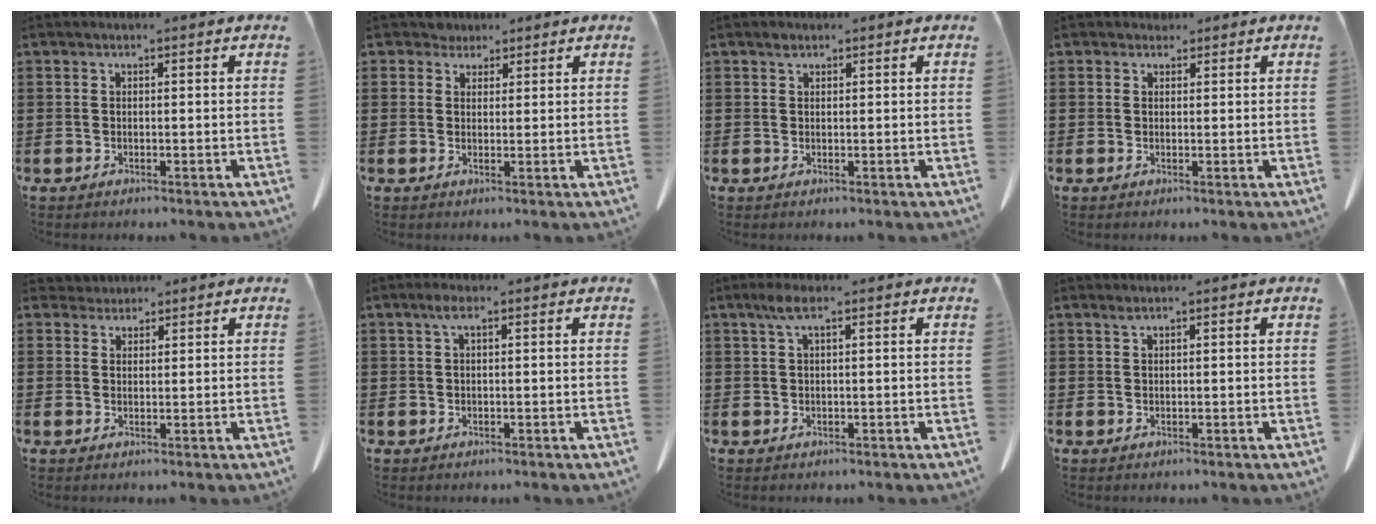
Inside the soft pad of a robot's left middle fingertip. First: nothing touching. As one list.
[{"total": 2.4, "force": [1.9, 1.4, 0.2], "torque": [-0.014, 0.007, 0.038]}, {"total": 0.8, "force": [0.5, 0.4, 0.5], "torque": [-0.011, 0.001, 0.009]}, {"total": 1.3, "force": [1.0, 0.8, 0.2], "torque": [0.000, -0.001, 0.018]}, {"total": 2.4, "force": [2.3, 0.7, 0.0], "torque": [-0.008, 0.000, 0.044]}, {"total": 1.9, "force": [0.4, 0.5, 1.8], "torque": [-0.038, 0.004, 0.006]}, {"total": 2.6, "force": [0.9, 0.5, 2.4], "torque": [-0.049, 0.005, 0.014]}, {"total": 0.9, "force": [0.5, 0.1, 0.7], "torque": [-0.015, -0.001, 0.011]}]